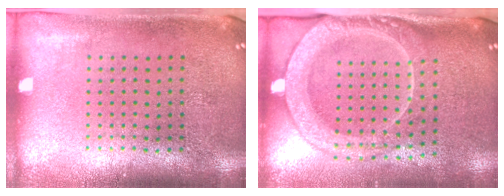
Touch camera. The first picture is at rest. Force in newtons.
{"total": 2.4, "press": 2.1, "slide": 1.2}